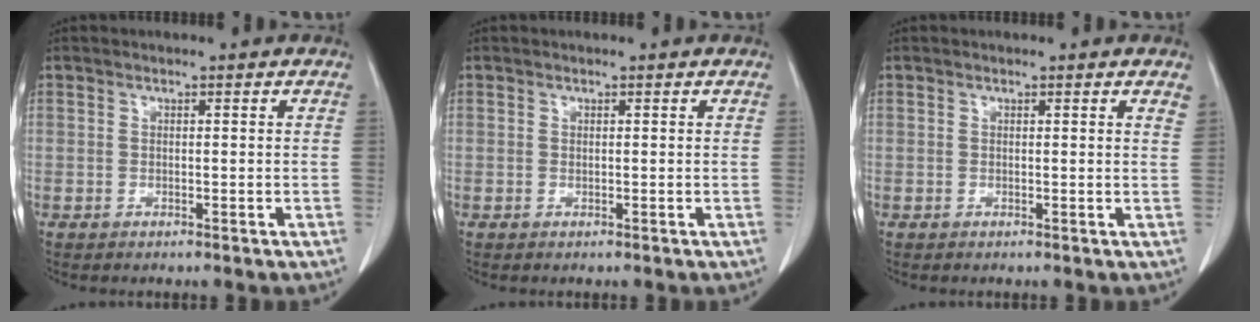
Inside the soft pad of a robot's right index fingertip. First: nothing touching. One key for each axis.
{"total": 0.0}
{"total": 1.2, "fx": 1.0, "fy": 0.0, "fz": 0.6, "tx": -0.010, "ty": -0.003, "tz": 0.002}